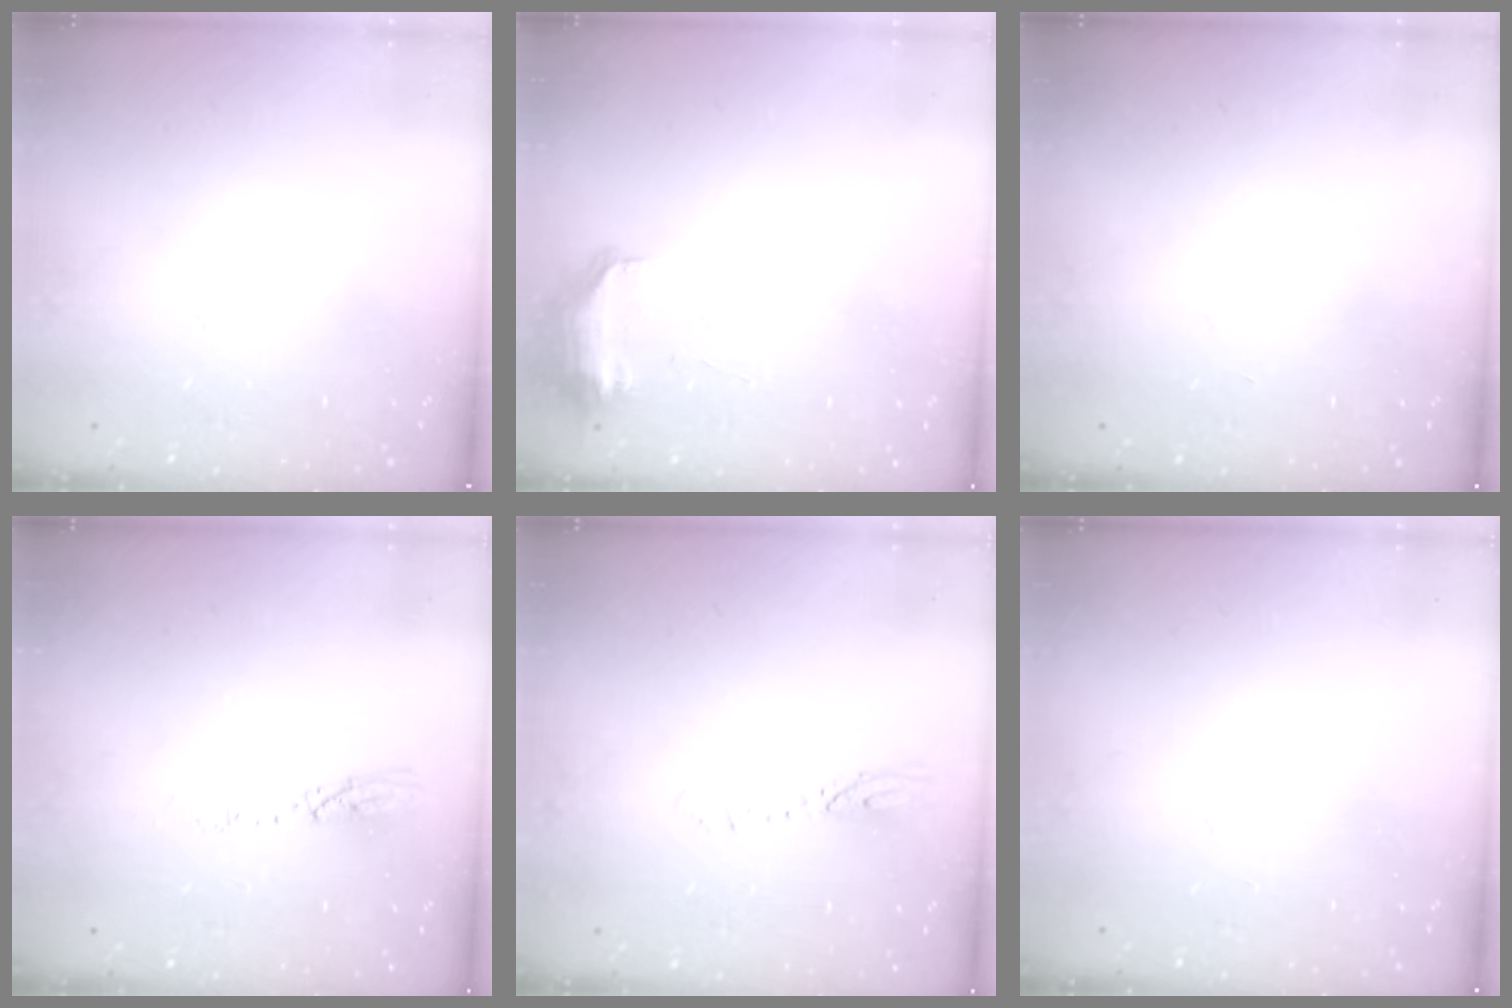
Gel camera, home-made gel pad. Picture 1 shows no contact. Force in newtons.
{"total": 8.5, "press": 8.4, "slide": 0.9}
{"total": 0.0}
{"total": 3.8, "press": 3.8, "slide": 0.2}
{"total": 3.1, "press": 3.1, "slide": 0.4}
{"total": 0.0}